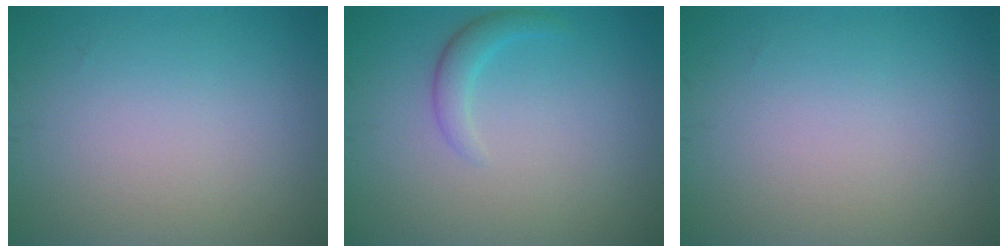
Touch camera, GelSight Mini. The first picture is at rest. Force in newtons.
{"total": 1.8, "press": 1.8, "slide": 0.1}
{"total": 0.0}